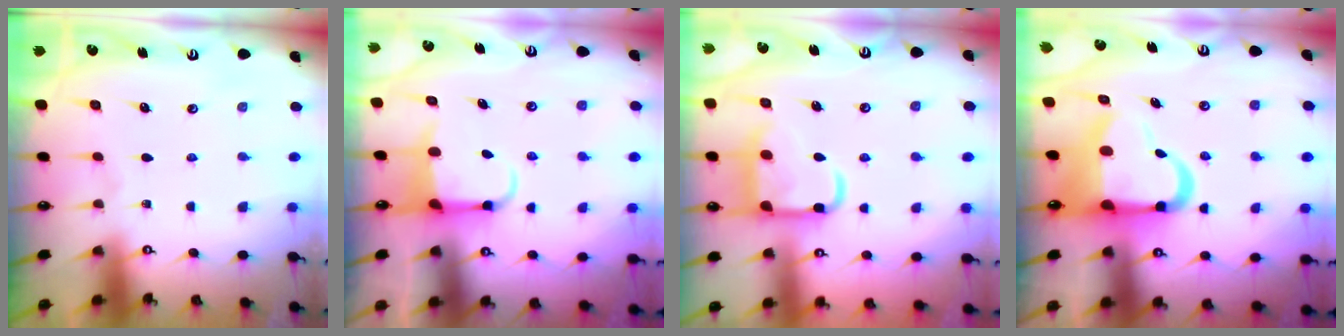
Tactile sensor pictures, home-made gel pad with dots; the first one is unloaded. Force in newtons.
{"total": 4.0, "press": 3.8, "slide": 1.0}
{"total": 14.0, "press": 14.0, "slide": 1.0}
{"total": 13.0, "press": 12.6, "slide": 2.9}